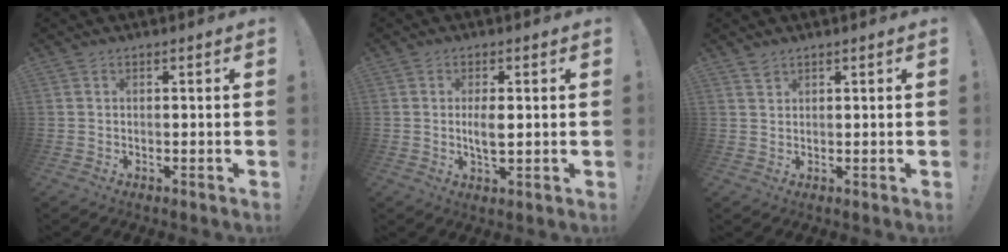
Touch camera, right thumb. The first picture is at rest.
{"total": 4.1, "force": [0.0, 1.5, 3.8], "torque": [-0.067, -0.005, -0.005]}
{"total": 1.7, "force": [1.5, 0.7, 0.5], "torque": [0.004, -0.013, 0.027]}